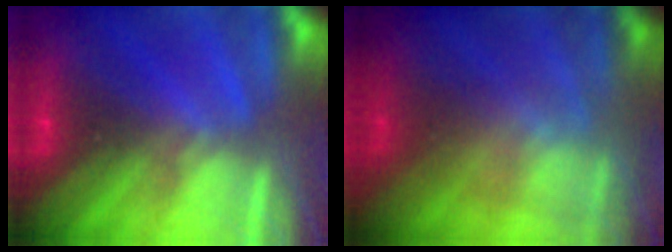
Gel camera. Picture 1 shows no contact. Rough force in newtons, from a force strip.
{"total": 8.5}